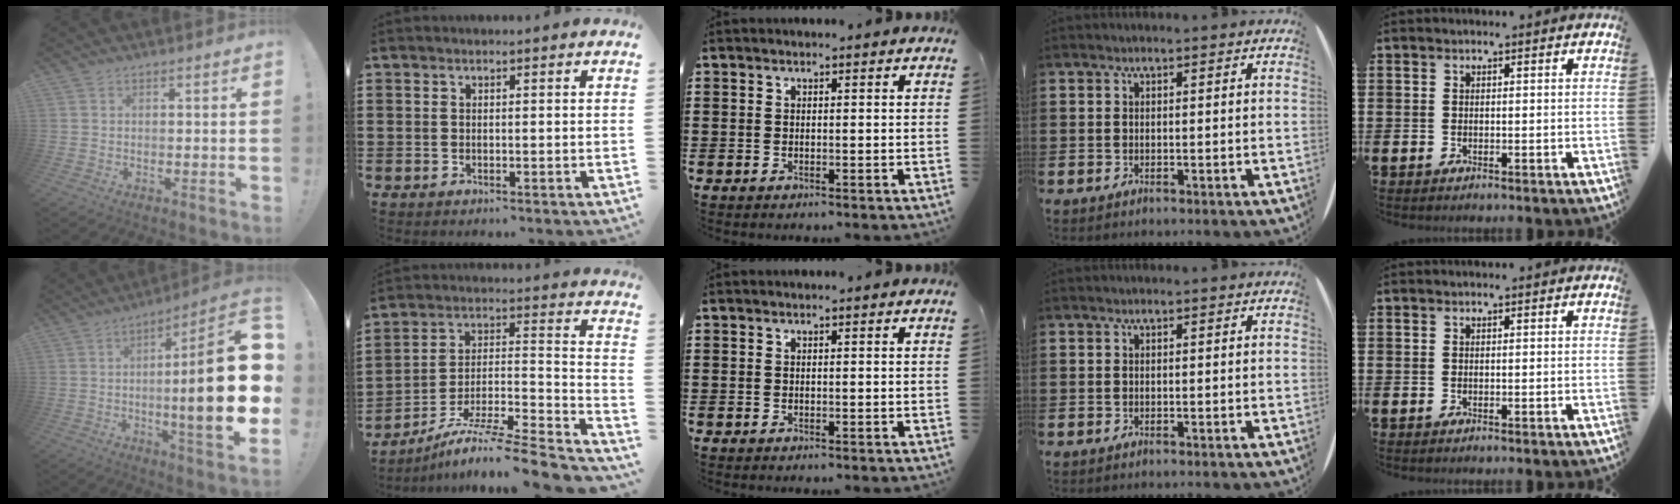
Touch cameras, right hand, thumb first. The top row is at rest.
{"thumb": {"total": 24.9, "force": [-1.3, 3.9, 24.6], "torque": [-0.385, -0.009, -0.025]}, "index": {"total": 7.8, "force": [-6.1, 0.4, 4.9], "torque": [-0.087, -0.010, -0.126]}}